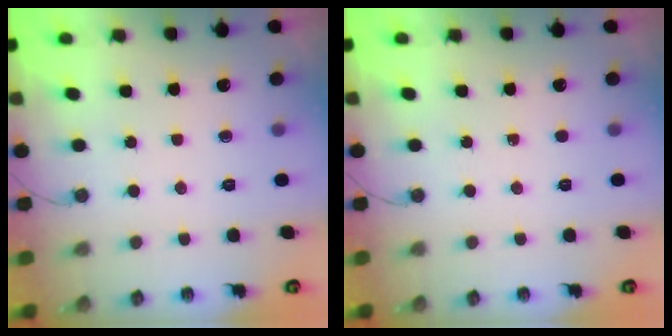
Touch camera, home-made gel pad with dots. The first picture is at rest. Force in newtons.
{"total": 0.0}